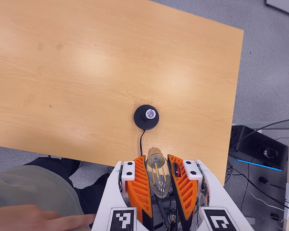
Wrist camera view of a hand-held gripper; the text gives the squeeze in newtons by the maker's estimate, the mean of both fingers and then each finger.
{"total": 20.5, "left": 23.2, "right": 17.8}